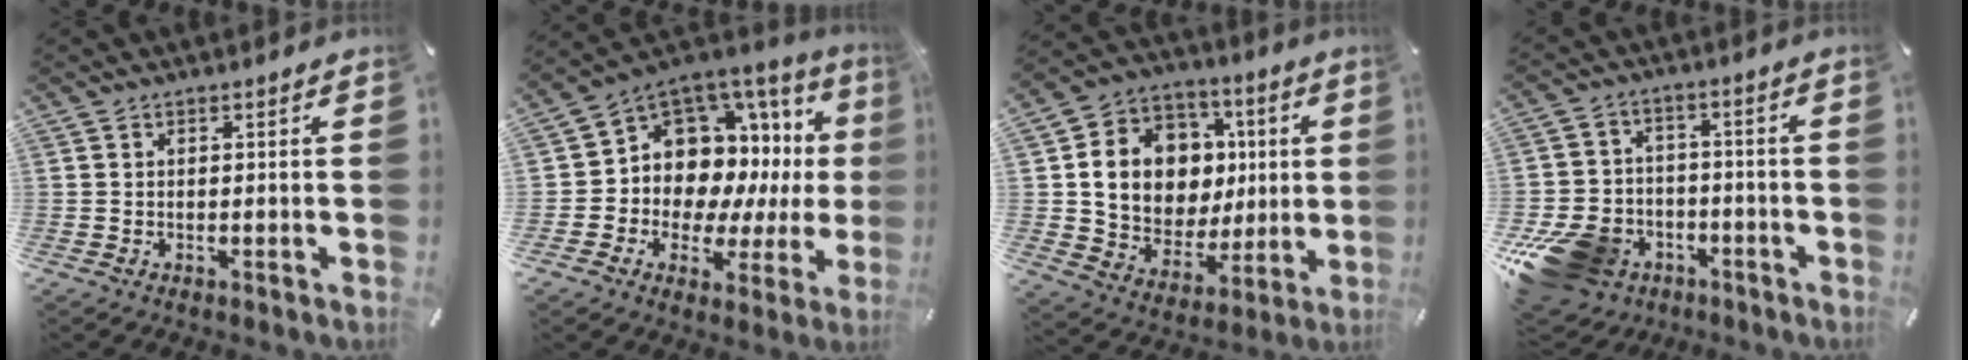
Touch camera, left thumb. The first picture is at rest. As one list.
[{"total": 10.3, "force": [2.8, 8.8, 4.6], "torque": [-0.071, -0.070, 0.057]}, {"total": 14.6, "force": [2.1, 12.8, 6.8], "torque": [-0.124, -0.012, 0.053]}, {"total": 14.7, "force": [-7.5, 10.9, 6.2], "torque": [-0.119, 0.052, -0.124]}]